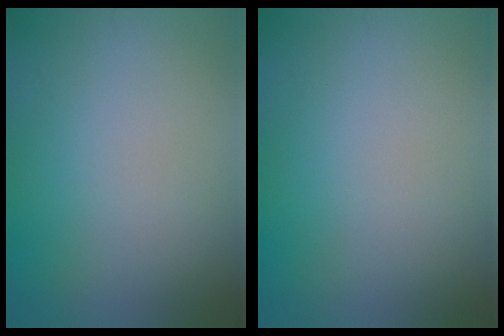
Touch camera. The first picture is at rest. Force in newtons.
{"total": 0.0}